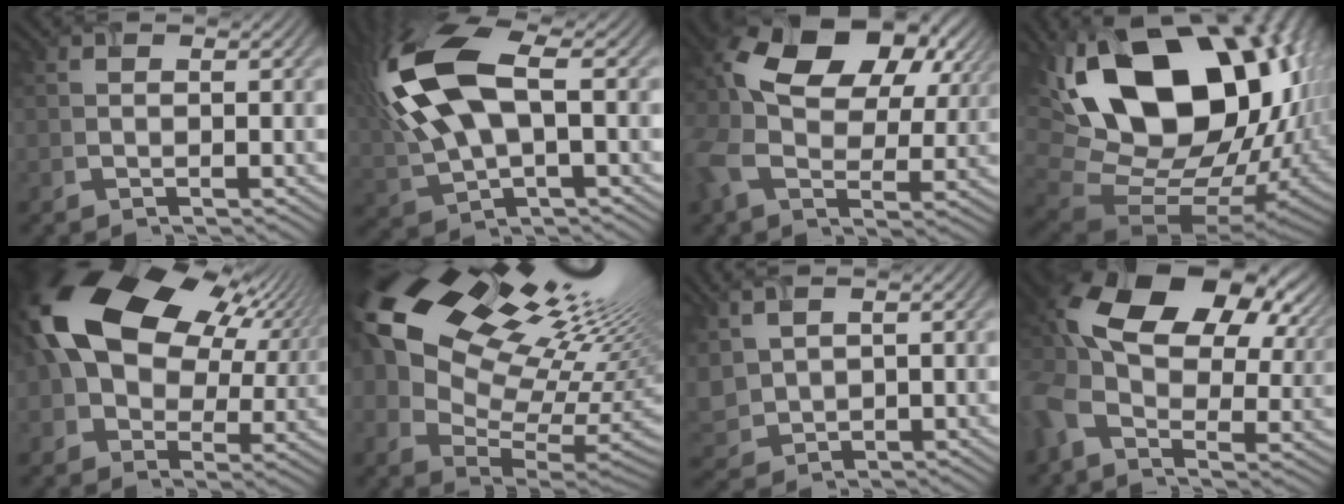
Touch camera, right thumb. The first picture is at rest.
{"total": 14.9, "force": [3.0, 7.4, 12.6], "torque": [-0.310, 0.001, 0.057]}
{"total": 16.7, "force": [4.4, 11.5, 11.3], "torque": [-0.266, -0.002, 0.093]}
{"total": 21.3, "force": [4.5, 14.2, 15.2], "torque": [-0.302, -0.023, 0.107]}
{"total": 20.1, "force": [6.5, 13.7, 13.2], "torque": [-0.273, 0.007, 0.134]}
{"total": 19.3, "force": [8.0, 11.0, 13.7], "torque": [-0.249, 0.033, 0.165]}
{"total": 6.5, "force": [2.4, 4.1, 4.4], "torque": [-0.146, -0.006, 0.061]}
{"total": 17.8, "force": [5.6, 11.0, 12.8], "torque": [-0.318, -0.013, 0.112]}